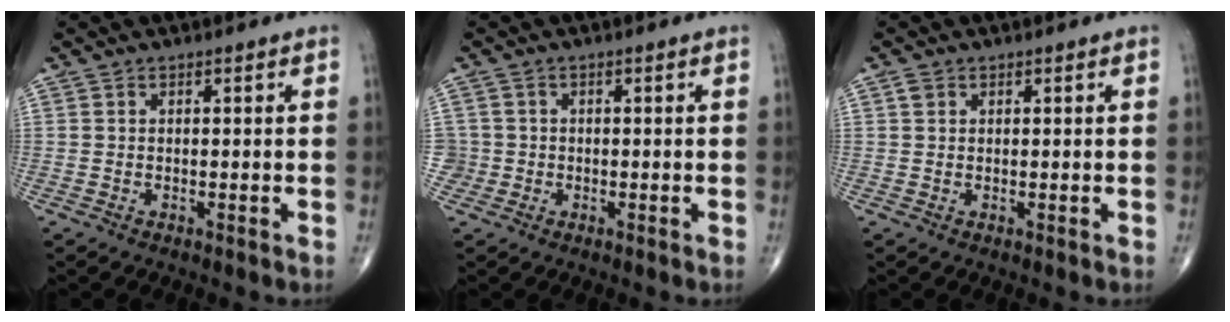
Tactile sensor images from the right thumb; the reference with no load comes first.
{"total": 2.4, "force": [-0.5, 2.3, -0.3], "torque": [0.022, 0.009, -0.012]}
{"total": 1.1, "force": [0.5, 0.9, 0.4], "torque": [-0.005, 0.003, 0.009]}